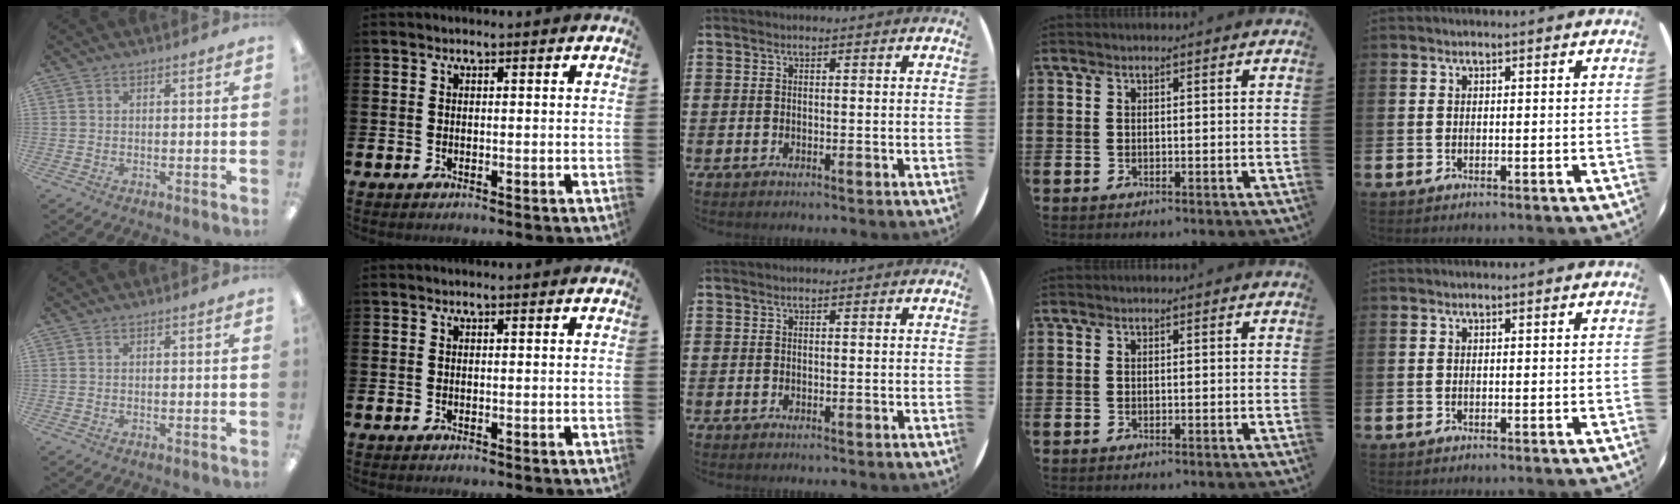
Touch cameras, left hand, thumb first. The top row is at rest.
{}